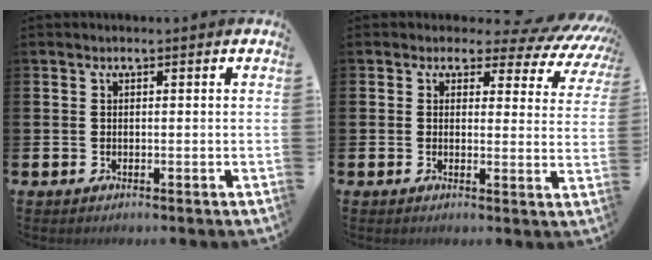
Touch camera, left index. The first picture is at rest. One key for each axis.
{"total": 3.5, "fx": 2.3, "fy": 2.1, "fz": 1.6, "tx": -0.028, "ty": -0.024, "tz": 0.029}